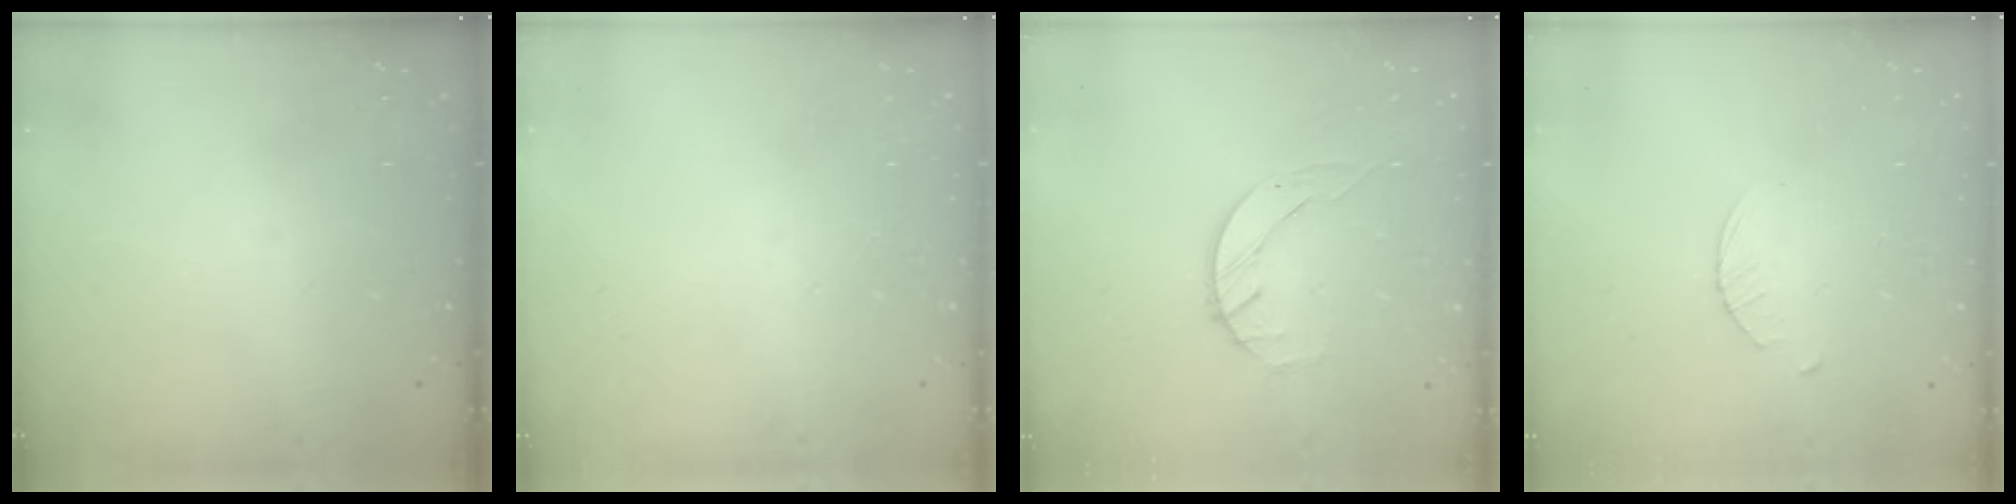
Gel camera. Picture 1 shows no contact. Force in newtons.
{"total": 0.0}
{"total": 2.1, "press": 2.0, "slide": 0.3}
{"total": 3.2, "press": 3.2, "slide": 0.5}